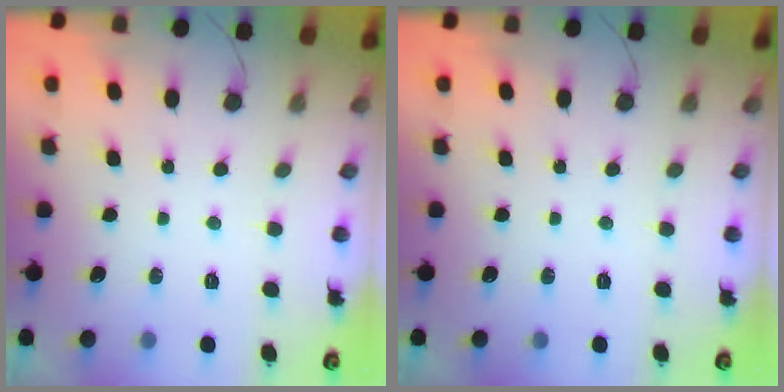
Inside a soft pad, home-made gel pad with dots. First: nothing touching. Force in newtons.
{"total": 0.0}